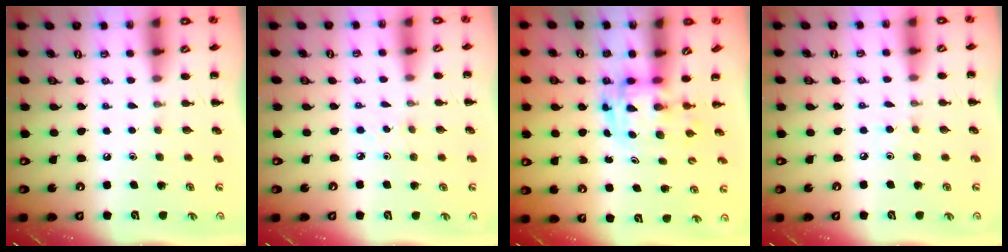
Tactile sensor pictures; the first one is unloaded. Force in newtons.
{"total": 1.5, "press": 1.4, "slide": 0.6}
{"total": 2.8, "press": 2.7, "slide": 0.5}
{"total": 2.5, "press": 2.3, "slide": 0.9}